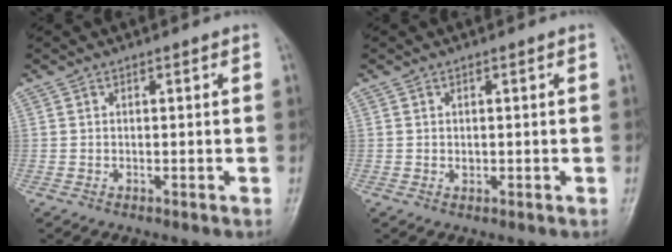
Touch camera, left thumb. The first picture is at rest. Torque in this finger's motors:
{"motor_torque": [-0.05, 0.01, -0.08, -0.06, 0.01]}